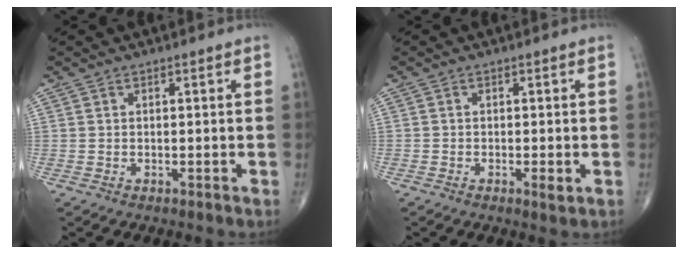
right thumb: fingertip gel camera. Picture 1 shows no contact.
{"total": 1.7, "force": [-0.6, 0.5, 1.5], "torque": [-0.028, -0.004, -0.012]}